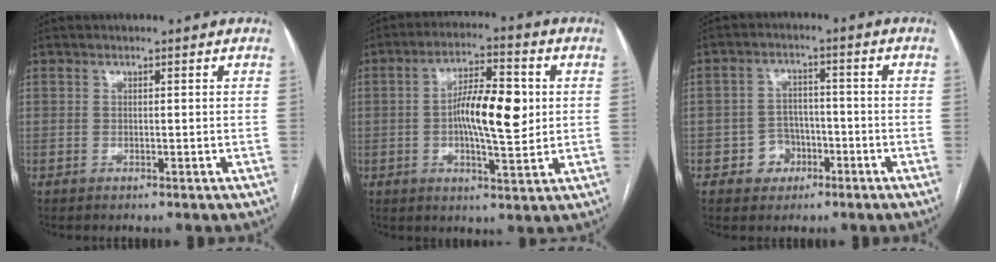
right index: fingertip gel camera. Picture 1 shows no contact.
{"total": 10.6, "force": [0.5, 2.9, 10.2], "torque": [-0.177, 0.010, 0.004]}
{"total": 4.7, "force": [-2.1, 4.1, 1.1], "torque": [-0.011, 0.017, -0.030]}